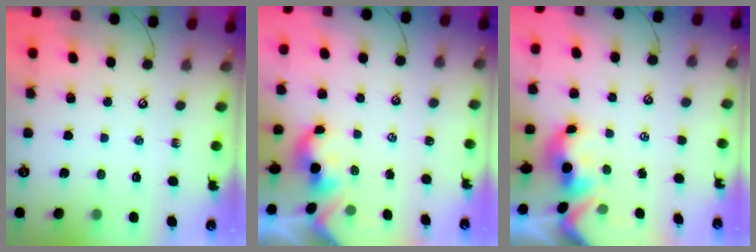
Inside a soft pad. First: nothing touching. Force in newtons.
{"total": 0.6, "press": 0.5, "slide": 0.3}
{"total": 1.6, "press": 1.4, "slide": 0.7}